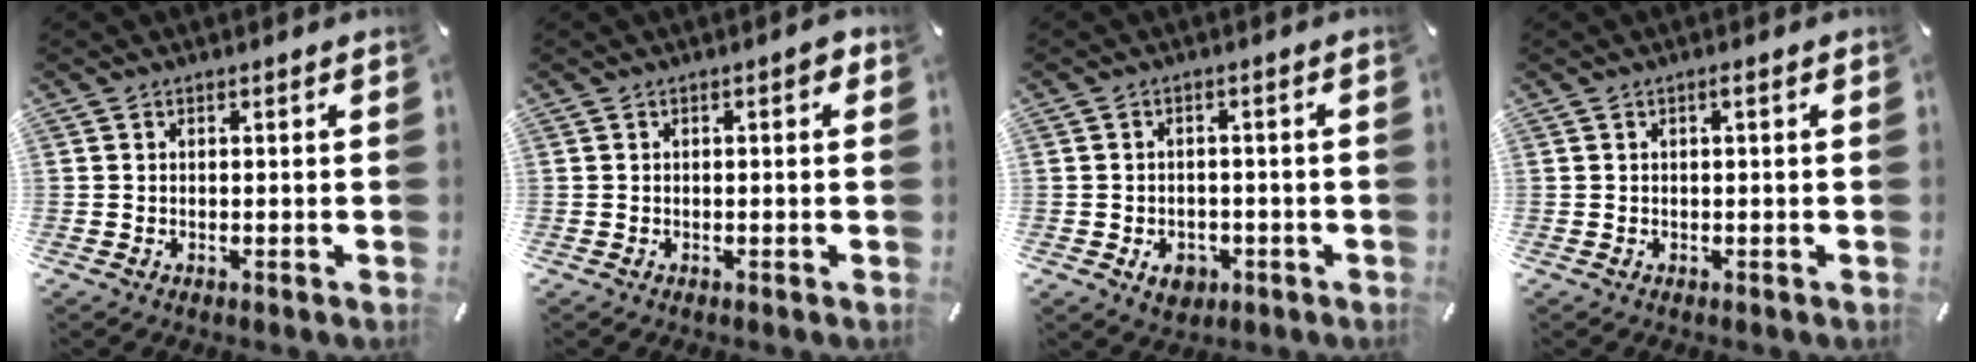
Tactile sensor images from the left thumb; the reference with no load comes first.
{"total": 1.6, "force": [0.1, 0.7, 1.5], "torque": [-0.028, 0.007, 0.001]}
{"total": 4.9, "force": [-1.9, 3.9, 2.4], "torque": [-0.035, 0.005, -0.032]}
{"total": 1.0, "force": [0.2, 0.1, 1.0], "torque": [-0.019, 0.001, 0.003]}